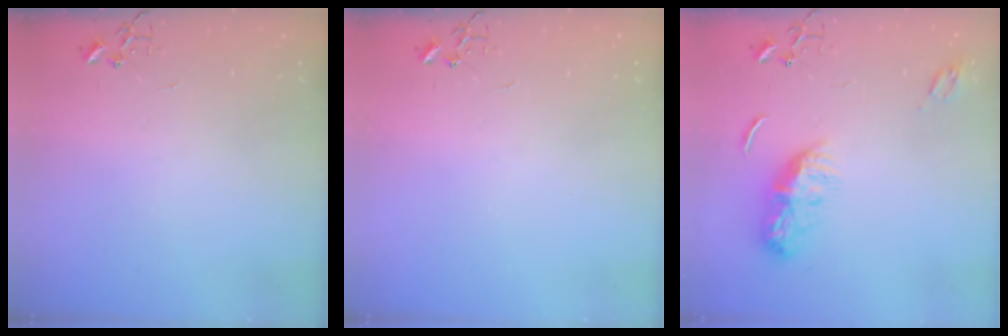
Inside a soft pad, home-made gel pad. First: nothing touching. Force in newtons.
{"total": 0.0}
{"total": 10.4, "press": 10.4, "slide": 0.0}